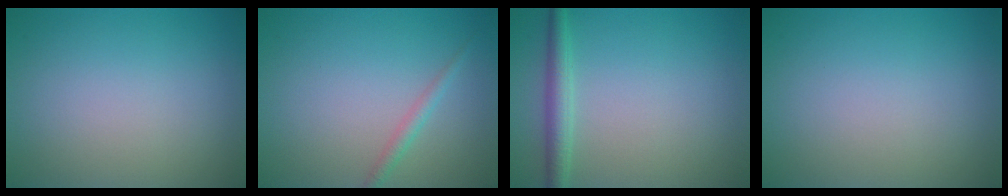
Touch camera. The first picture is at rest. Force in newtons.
{"total": 1.3, "press": 1.3, "slide": 0.0}
{"total": 2.4, "press": 2.4, "slide": 0.1}
{"total": 0.0}